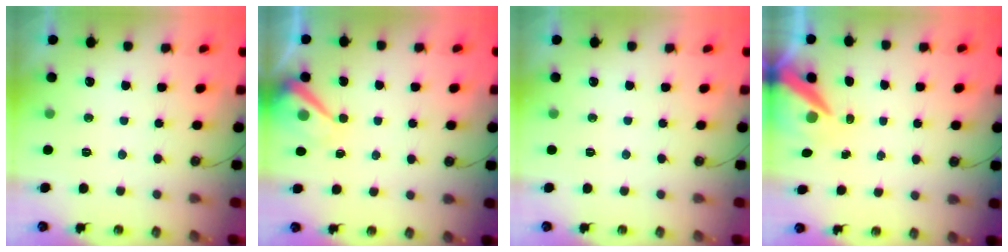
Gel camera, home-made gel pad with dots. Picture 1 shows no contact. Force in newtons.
{"total": 8.5, "press": 8.5, "slide": 0.9}
{"total": 0.0}
{"total": 9.0, "press": 9.0, "slide": 0.8}